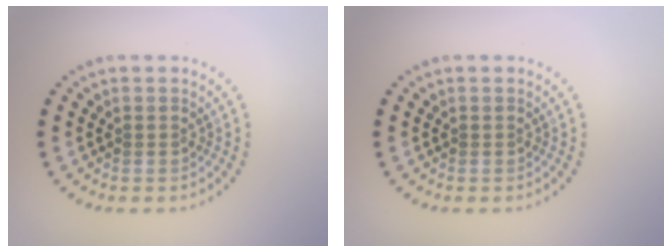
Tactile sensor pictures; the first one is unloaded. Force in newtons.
{"total": 0.0}